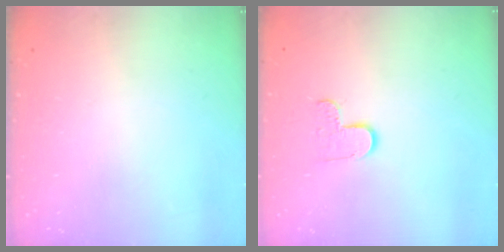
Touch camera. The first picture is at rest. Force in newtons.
{"total": 6.5, "press": 6.5, "slide": 0.3}